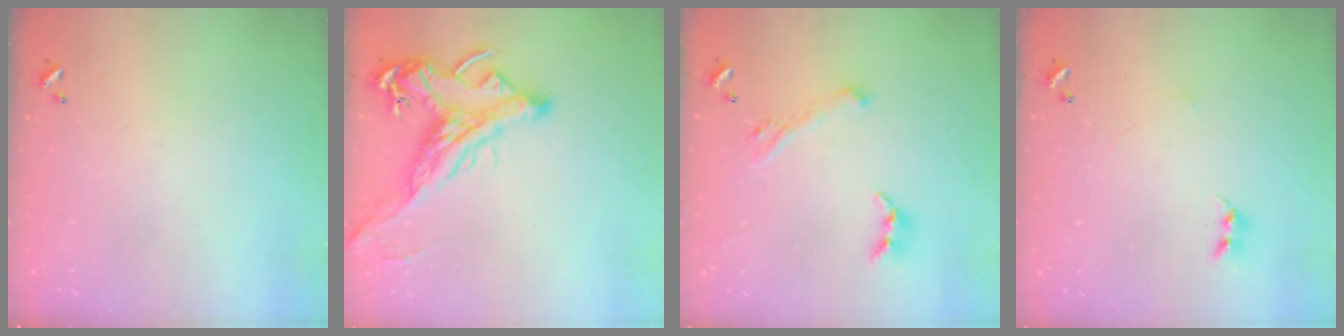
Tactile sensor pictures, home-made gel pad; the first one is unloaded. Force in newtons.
{"total": 5.6, "press": 5.4, "slide": 1.6}
{"total": 2.7, "press": 2.7, "slide": 0.4}
{"total": 1.2, "press": 1.1, "slide": 0.4}